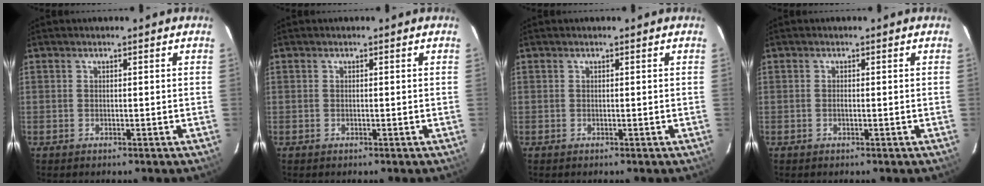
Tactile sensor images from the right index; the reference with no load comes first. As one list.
[{"total": 0.0}, {"total": 0.0}, {"total": 0.0}]